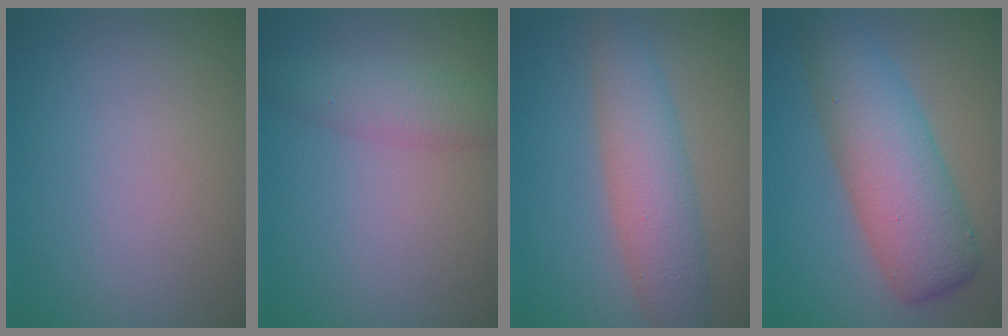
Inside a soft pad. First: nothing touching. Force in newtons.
{"total": 2.9, "press": 2.9, "slide": 0.1}
{"total": 4.8, "press": 4.8, "slide": 0.1}
{"total": 7.6, "press": 7.6, "slide": 0.2}